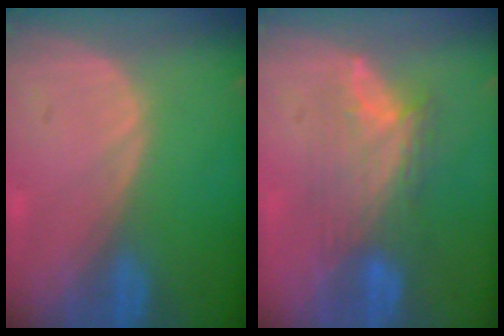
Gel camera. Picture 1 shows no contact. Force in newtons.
{"total": 7.3, "press": 7.1, "slide": 1.7}